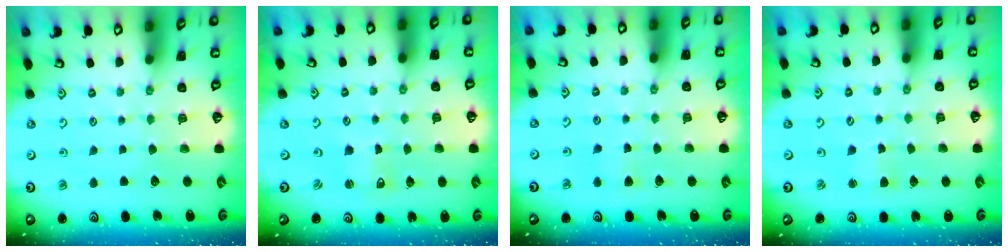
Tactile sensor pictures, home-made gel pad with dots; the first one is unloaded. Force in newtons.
{"total": 1.0, "press": 1.0, "slide": 0.2}
{"total": 3.9, "press": 3.8, "slide": 0.7}
{"total": 2.8, "press": 2.8, "slide": 0.3}